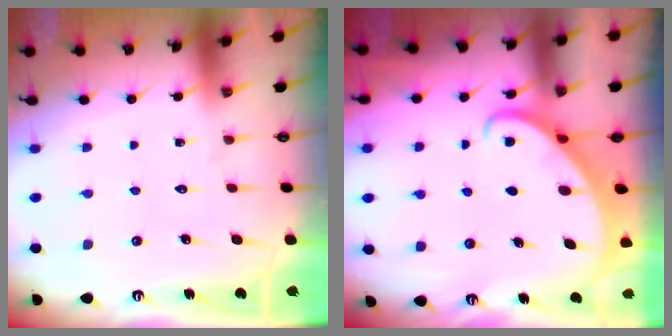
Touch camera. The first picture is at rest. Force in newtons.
{"total": 2.6, "press": 2.6, "slide": 0.1}